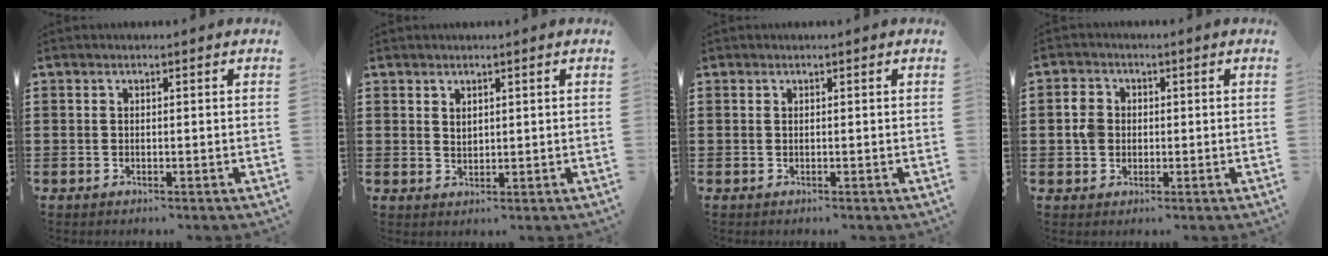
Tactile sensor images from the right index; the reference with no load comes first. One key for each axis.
{"total": 1.4, "fx": 1.2, "fy": 0.7, "fz": 0.3, "tx": -0.007, "ty": 0.003, "tz": 0.024}
{"total": 0.0}
{"total": 3.6, "fx": 0.0, "fy": 3.1, "fz": 1.9, "tx": -0.052, "ty": 0.009, "tz": -0.005}